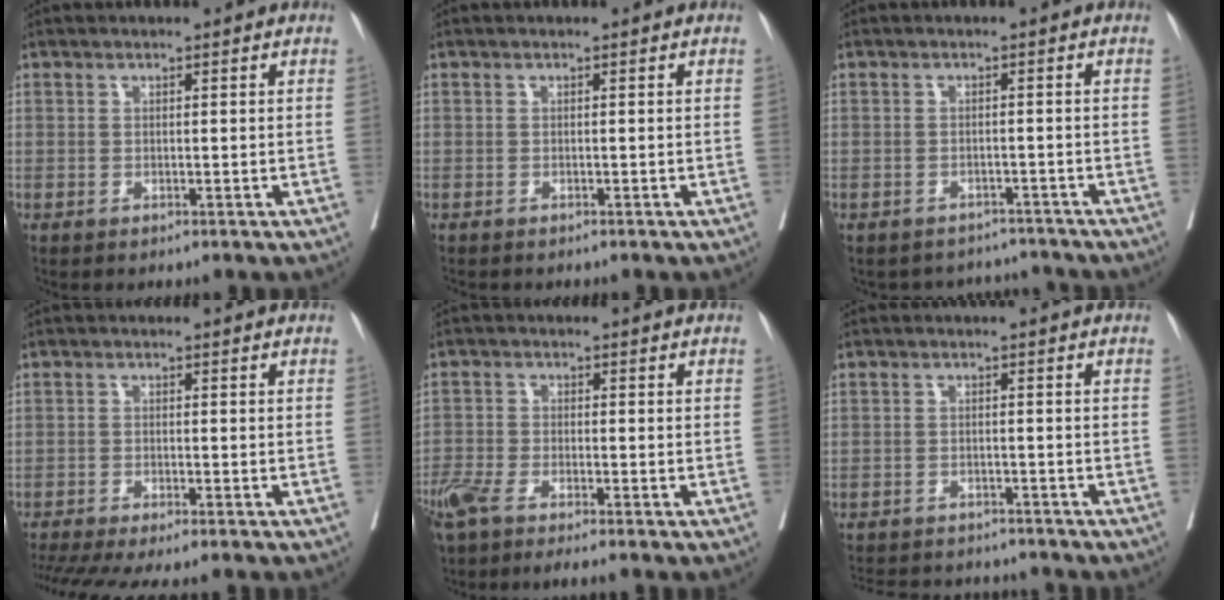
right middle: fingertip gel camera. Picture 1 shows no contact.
{"total": 1.1, "force": [-1.0, 0.3, 0.4], "torque": [-0.007, -0.002, -0.016]}
{"total": 5.6, "force": [-5.3, 1.7, -0.8], "torque": [0.017, 0.020, -0.064]}
{"total": 10.0, "force": [-8.6, 0.3, 5.1], "torque": [-0.060, -0.013, -0.133]}
{"total": 6.6, "force": [-5.4, 0.5, 3.8], "torque": [-0.069, -0.011, -0.099]}
{"total": 10.6, "force": [-10.0, 2.3, 2.7], "torque": [-0.050, 0.005, -0.135]}